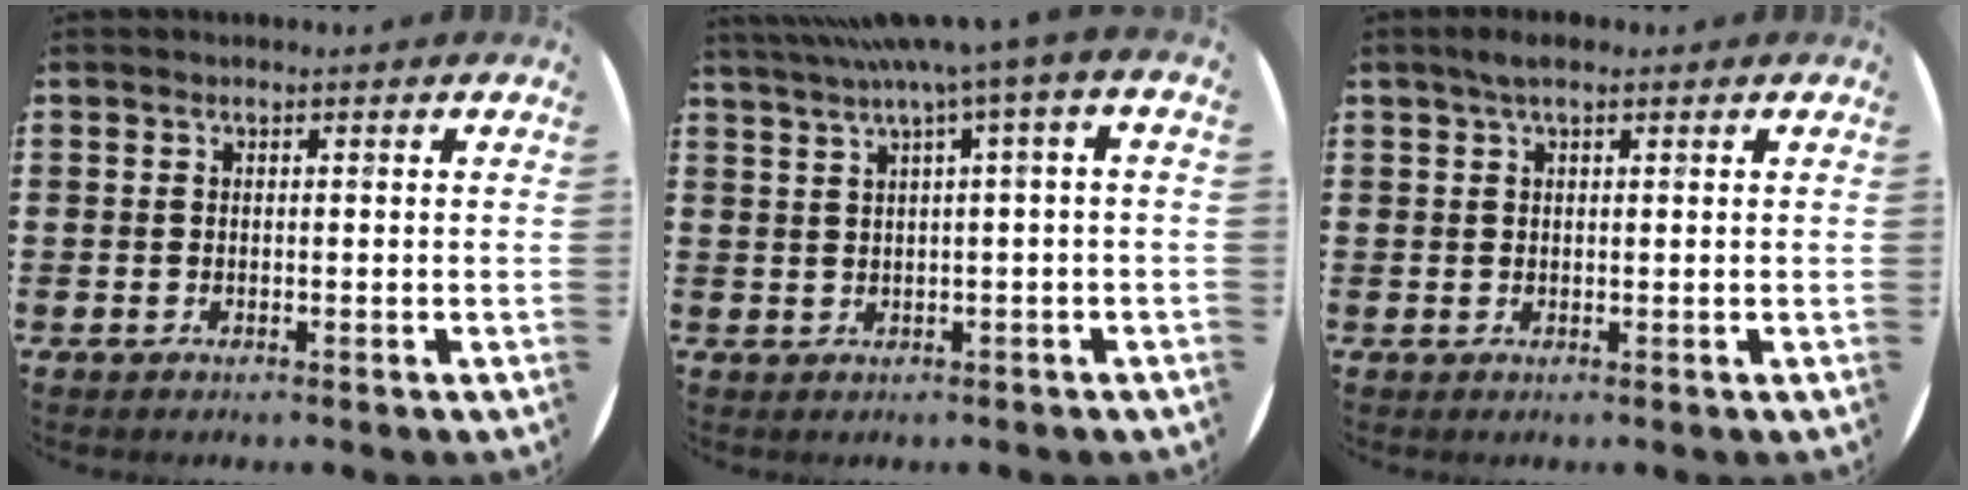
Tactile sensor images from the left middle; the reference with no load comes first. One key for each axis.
{"total": 4.4, "fx": 1.4, "fy": -0.3, "fz": 4.1, "tx": -0.080, "ty": -0.004, "tz": 0.019}
{"total": 1.9, "fx": 1.2, "fy": 0.5, "fz": 1.4, "tx": -0.027, "ty": 0.008, "tz": 0.019}